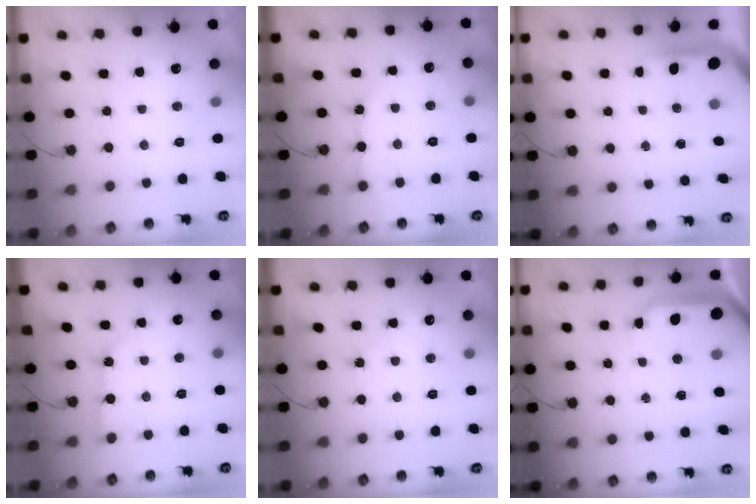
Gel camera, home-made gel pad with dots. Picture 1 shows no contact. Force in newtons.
{"total": 2.3, "press": 2.3, "slide": 0.4}
{"total": 3.7, "press": 3.7, "slide": 0.3}
{"total": 1.4, "press": 1.4, "slide": 0.2}
{"total": 5.6, "press": 5.6, "slide": 0.7}
{"total": 9.8, "press": 9.7, "slide": 1.0}